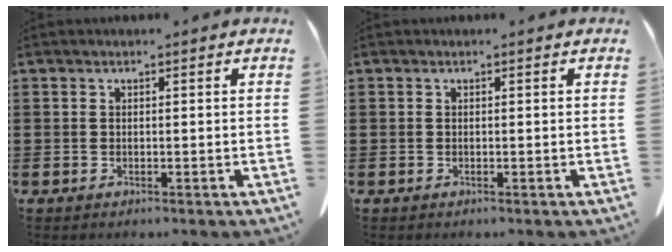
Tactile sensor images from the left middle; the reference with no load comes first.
{"total": 0.0}